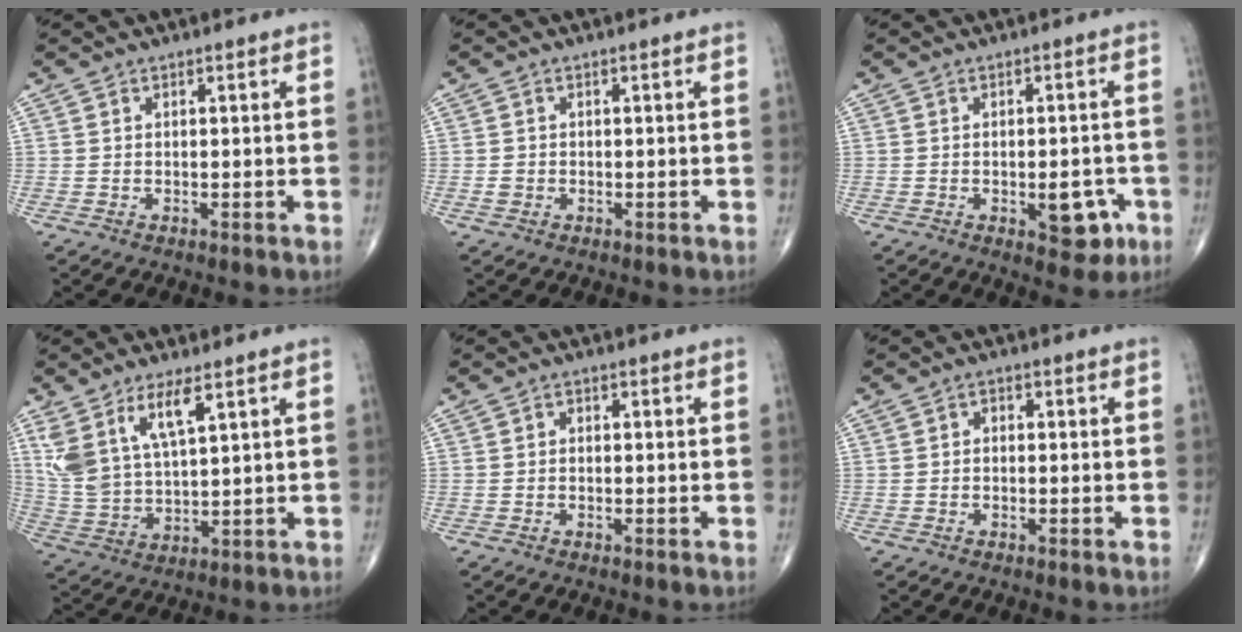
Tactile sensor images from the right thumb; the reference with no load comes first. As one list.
[{"total": 1.3, "force": [-0.3, 1.2, 0.5], "torque": [-0.007, 0.004, -0.004]}, {"total": 6.7, "force": [-2.3, 3.4, 5.3], "torque": [-0.046, 0.010, -0.020]}, {"total": 10.7, "force": [5.5, 3.9, 8.2], "torque": [-0.172, -0.022, 0.121]}, {"total": 1.0, "force": [-0.3, 0.8, 0.6], "torque": [-0.003, 0.005, -0.010]}, {"total": 1.3, "force": [-0.3, 1.0, 0.8], "torque": [-0.005, 0.007, -0.012]}]